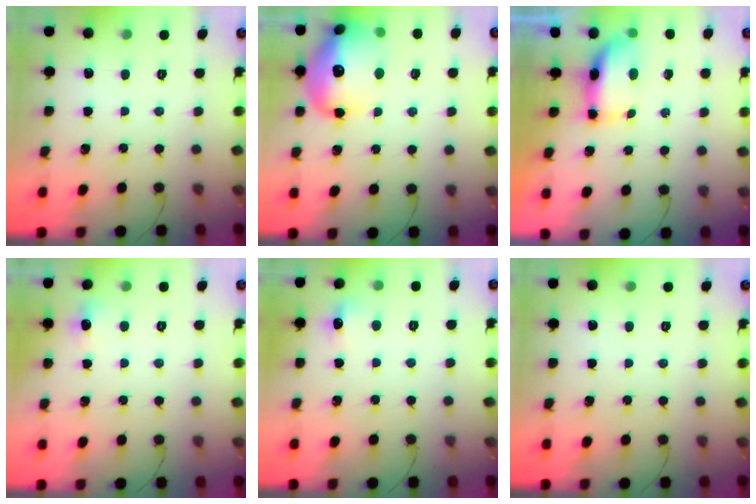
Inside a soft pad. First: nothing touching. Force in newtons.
{"total": 18.7, "press": 18.5, "slide": 2.3}
{"total": 13.8, "press": 8.9, "slide": 10.6}
{"total": 4.5, "press": 4.1, "slide": 1.8}
{"total": 6.4, "press": 6.2, "slide": 1.6}
{"total": 0.0}